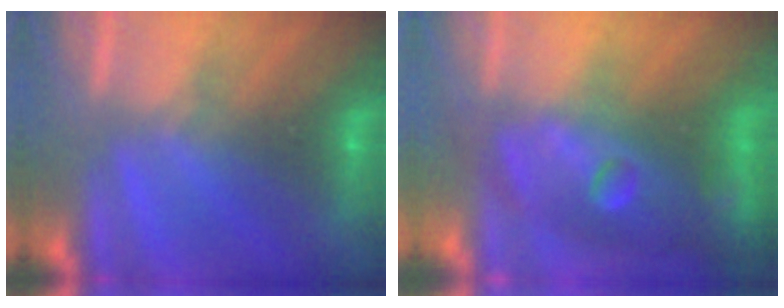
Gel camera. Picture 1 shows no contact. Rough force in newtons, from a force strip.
{"total": 10.8}